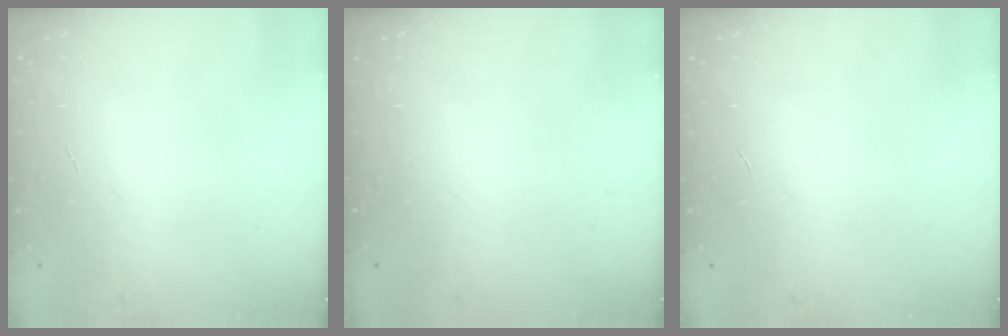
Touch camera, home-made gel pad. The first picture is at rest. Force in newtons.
{"total": 0.0}
{"total": 0.0}